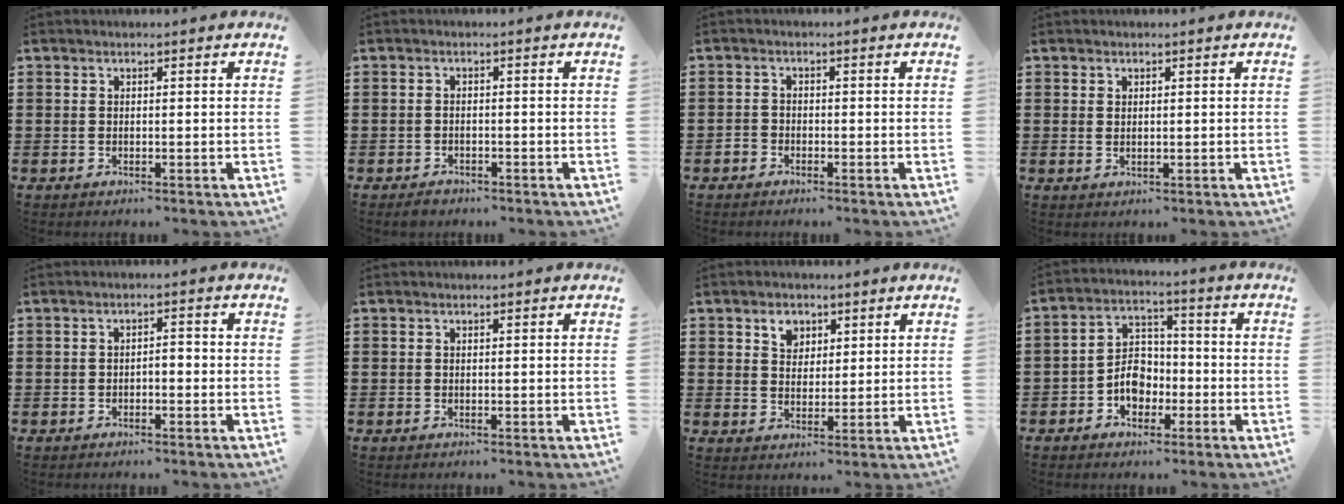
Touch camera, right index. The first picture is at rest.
{"total": 1.1, "force": [-1.0, 0.5, 0.3], "torque": [-0.009, -0.002, -0.020]}
{"total": 1.0, "force": [-0.9, 0.5, 0.0], "torque": [-0.002, 0.003, -0.019]}
{"total": 0.8, "force": [0.4, 0.4, 0.5], "torque": [-0.009, 0.005, 0.007]}
{"total": 1.4, "force": [-0.9, 0.6, 0.8], "torque": [-0.020, 0.002, -0.021]}
{"total": 0.0}
{"total": 3.5, "force": [2.0, 2.5, 1.4], "torque": [-0.030, 0.007, 0.034]}
{"total": 5.7, "force": [-2.0, 4.3, 3.1], "torque": [-0.045, 0.008, -0.041]}